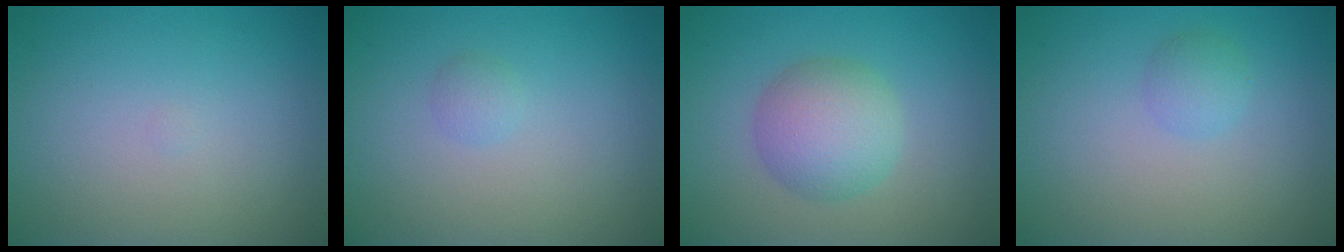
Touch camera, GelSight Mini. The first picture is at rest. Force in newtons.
{"total": 0.9, "press": 0.9, "slide": 0.0}
{"total": 4.7, "press": 4.7, "slide": 0.1}
{"total": 1.3, "press": 1.3, "slide": 0.0}